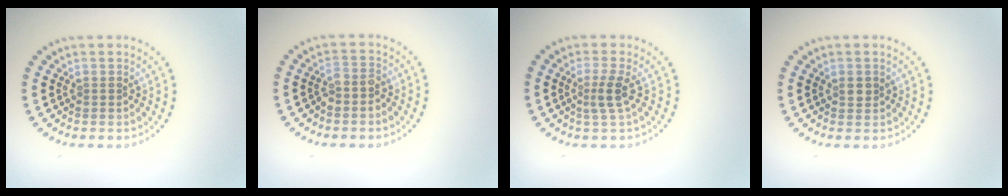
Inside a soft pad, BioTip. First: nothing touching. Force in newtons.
{"total": 1.6, "press": 1.4, "slide": 0.7}
{"total": 2.0, "press": 1.4, "slide": 1.3}
{"total": 1.0, "press": 1.0, "slide": 0.4}